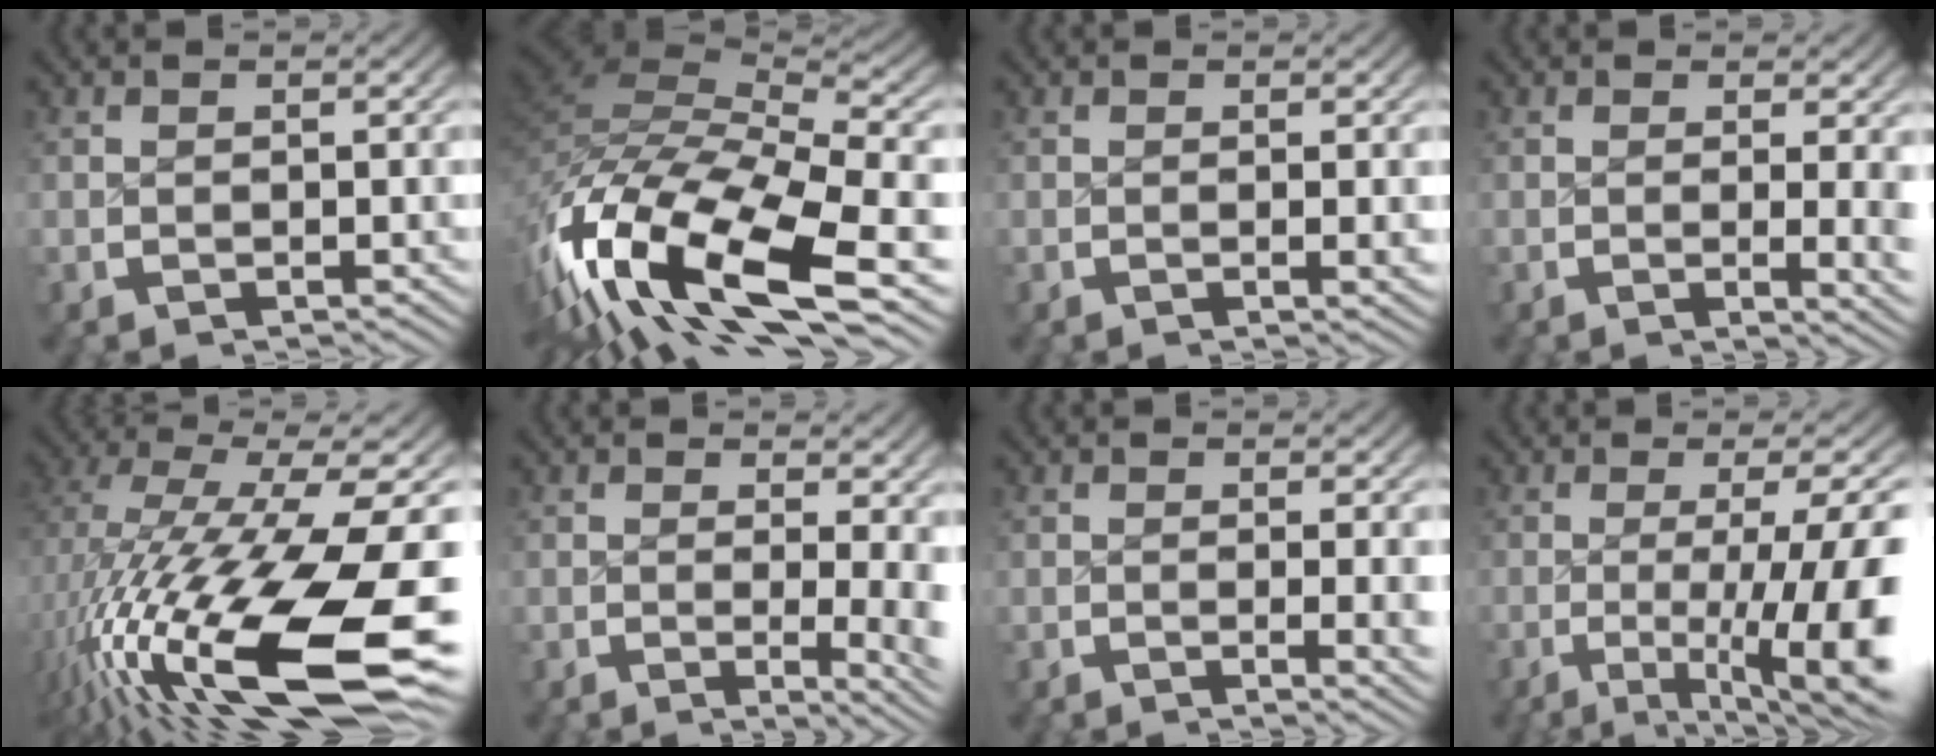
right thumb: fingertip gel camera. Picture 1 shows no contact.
{"total": 15.0, "force": [-1.1, 8.7, 12.2], "torque": [-0.280, -0.032, 0.002]}
{"total": 1.0, "force": [0.0, 0.1, 1.0], "torque": [-0.011, -0.002, -0.001]}
{"total": 3.4, "force": [-0.2, 1.0, 3.2], "torque": [-0.046, -0.013, -0.002]}
{"total": 17.9, "force": [-3.2, 8.5, 15.4], "torque": [-0.290, -0.053, -0.007]}
{"total": 4.4, "force": [-0.4, 1.7, 4.0], "torque": [-0.051, -0.022, -0.003]}
{"total": 2.5, "force": [-0.1, 0.6, 2.5], "torque": [-0.032, -0.008, -0.001]}
{"total": 10.5, "force": [-2.8, 4.9, 8.8], "torque": [-0.156, -0.037, -0.024]}